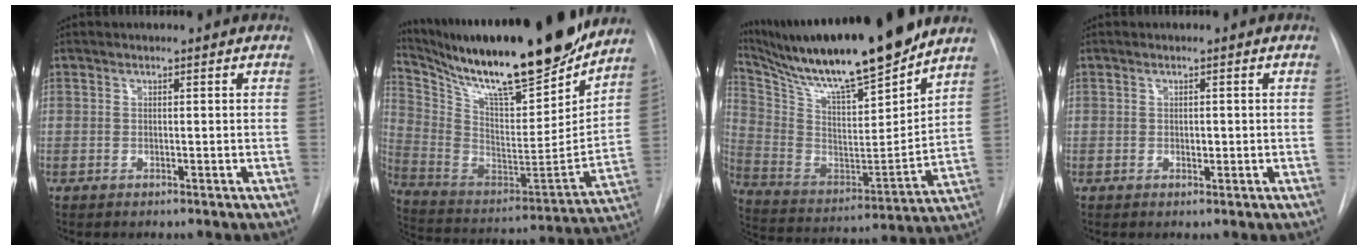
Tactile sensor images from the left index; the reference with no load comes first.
{"total": 28.0, "force": [23.0, 4.0, 15.4], "torque": [-0.281, -0.035, 0.364]}
{"total": 24.2, "force": [20.3, 1.6, 13.0], "torque": [-0.248, -0.023, 0.343]}
{"total": 0.8, "force": [-0.1, 0.6, 0.6], "torque": [-0.007, 0.000, -0.001]}